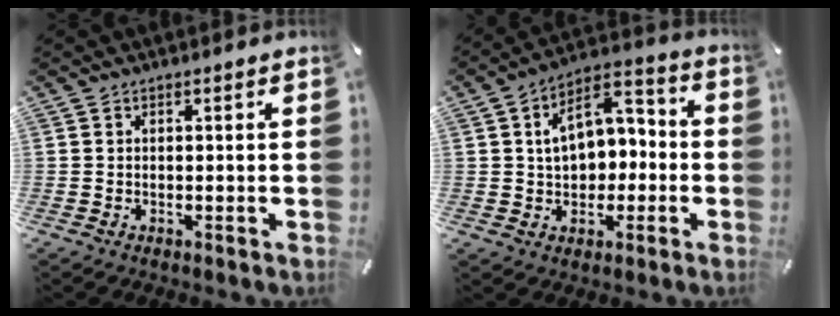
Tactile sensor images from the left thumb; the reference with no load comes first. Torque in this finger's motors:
{"motor_torque": [1.47, 1.58, 0.85, -0.27, 0.32]}